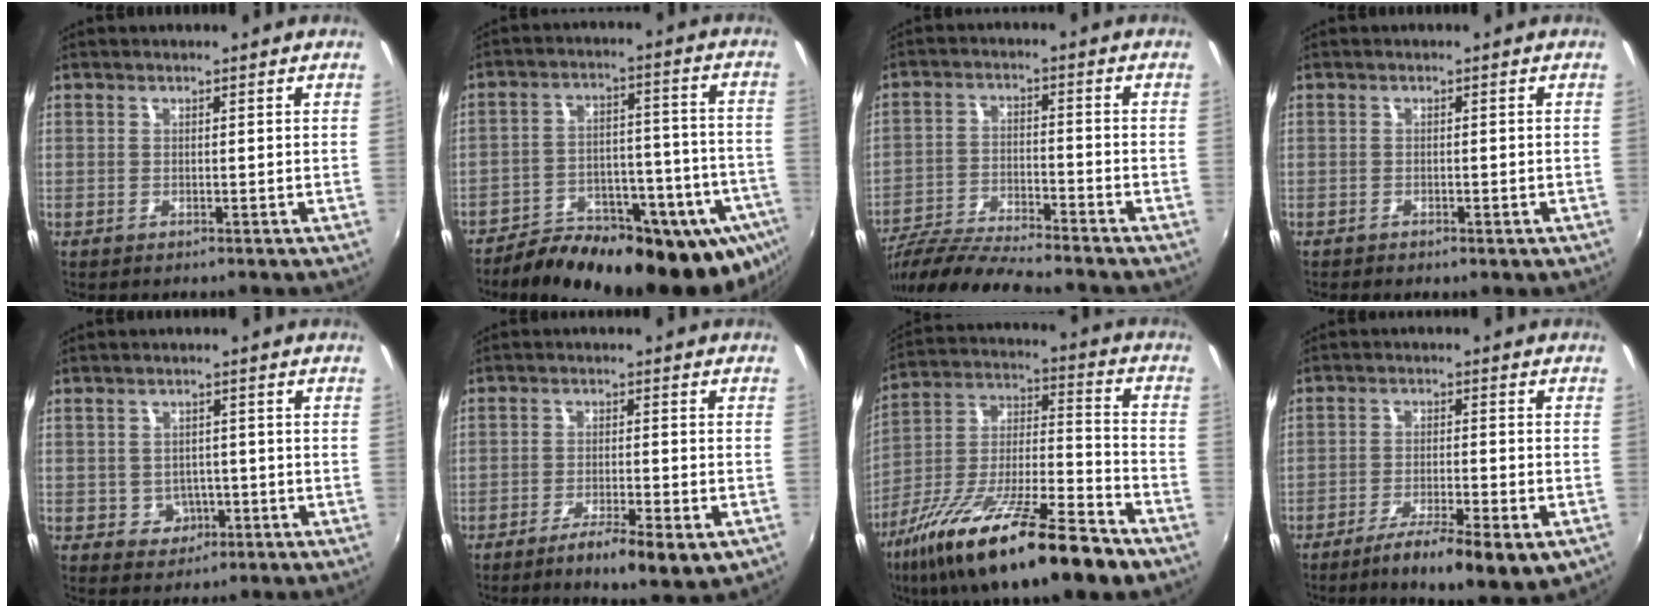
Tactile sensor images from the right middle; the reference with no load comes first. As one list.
[{"total": 27.6, "force": [-20.7, 10.1, 15.3], "torque": [-0.217, -0.019, -0.274]}, {"total": 13.0, "force": [-11.8, 0.5, 5.6], "torque": [-0.129, -0.023, -0.216]}, {"total": 1.7, "force": [-1.2, 0.8, 0.9], "torque": [-0.017, -0.007, -0.017]}, {"total": 3.9, "force": [-1.0, 3.6, 1.0], "torque": [-0.026, 0.006, -0.004]}, {"total": 8.1, "force": [-4.8, 1.4, 6.4], "torque": [-0.120, -0.019, -0.074]}, {"total": 25.2, "force": [-15.5, 5.8, 19.0], "torque": [-0.331, -0.033, -0.264]}, {"total": 11.0, "force": [-6.7, 1.8, 8.6], "torque": [-0.155, -0.029, -0.108]}]